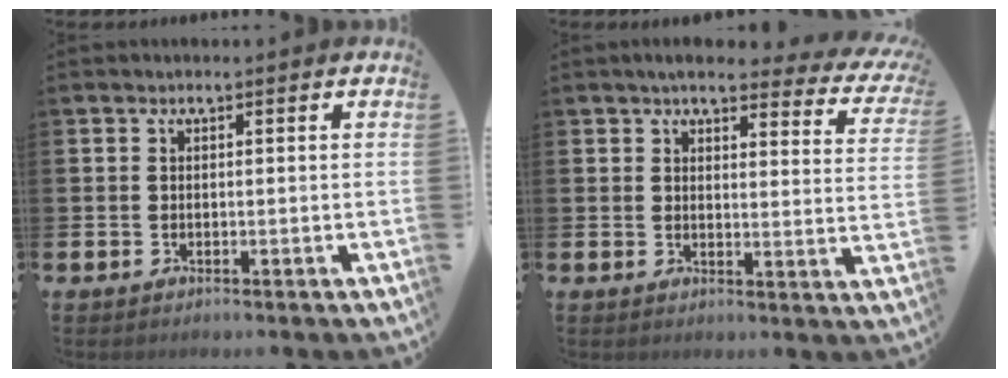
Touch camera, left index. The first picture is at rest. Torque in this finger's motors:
{"motor_torque": [0.95, -1.18, 0.42, 0.04]}